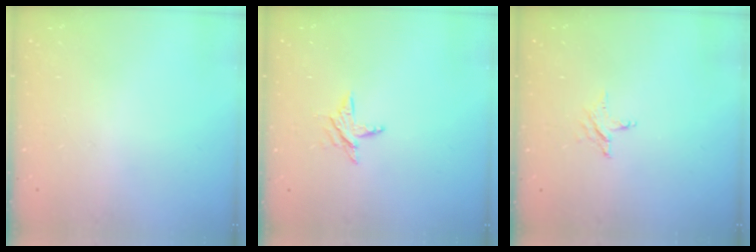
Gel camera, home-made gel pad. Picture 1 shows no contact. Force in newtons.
{"total": 5.3, "press": 5.2, "slide": 0.6}
{"total": 2.8, "press": 2.8, "slide": 0.3}